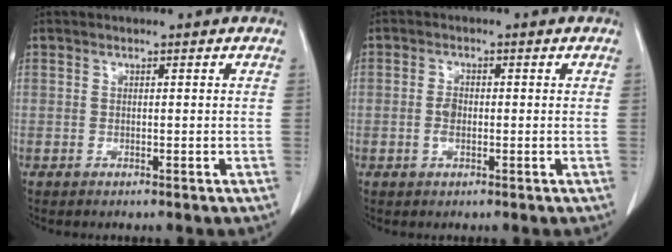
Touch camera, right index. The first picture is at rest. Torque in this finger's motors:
{"motor_torque": [0.44, -0.19, 0.23, 0.06]}